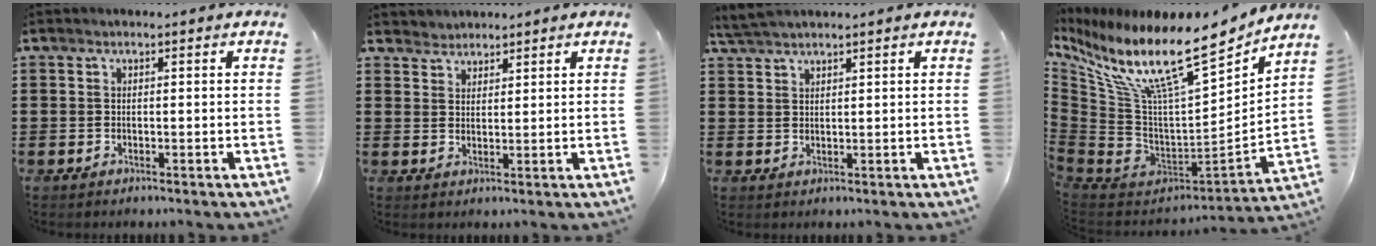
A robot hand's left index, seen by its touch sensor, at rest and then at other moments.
{"total": 2.3, "force": [2.1, 0.8, -0.6], "torque": [0.003, 0.003, 0.042]}
{"total": 2.9, "force": [2.7, 0.2, 1.0], "torque": [-0.027, 0.002, 0.053]}
{"total": 15.3, "force": [10.2, 3.7, 10.8], "torque": [-0.214, -0.076, 0.165]}